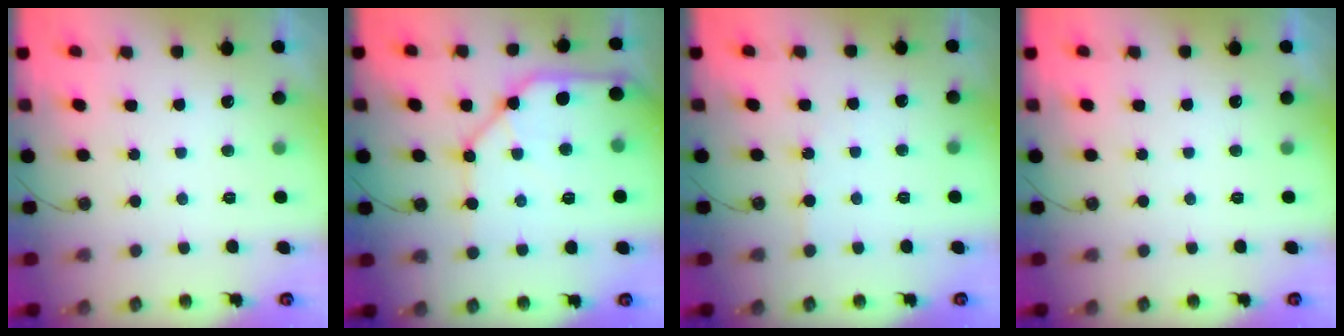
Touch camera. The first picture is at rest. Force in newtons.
{"total": 13.4, "press": 13.3, "slide": 1.4}
{"total": 2.5, "press": 2.4, "slide": 0.5}
{"total": 0.0}